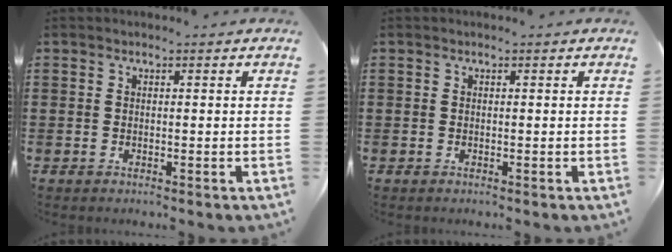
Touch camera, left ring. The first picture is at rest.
{"total": 0.0}